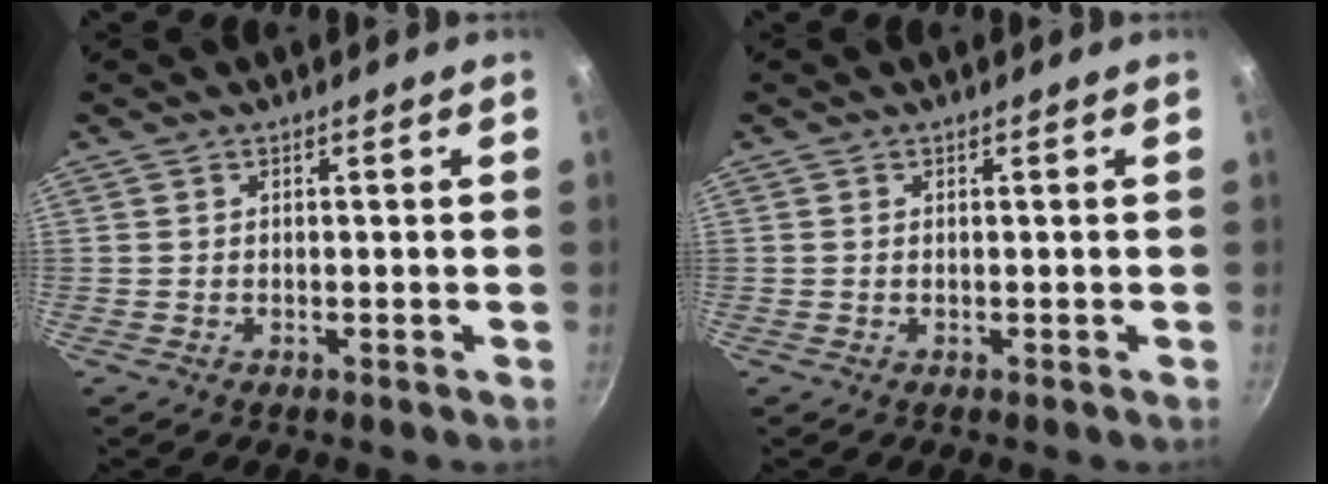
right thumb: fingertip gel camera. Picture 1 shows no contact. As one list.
[{"total": 0.0}]